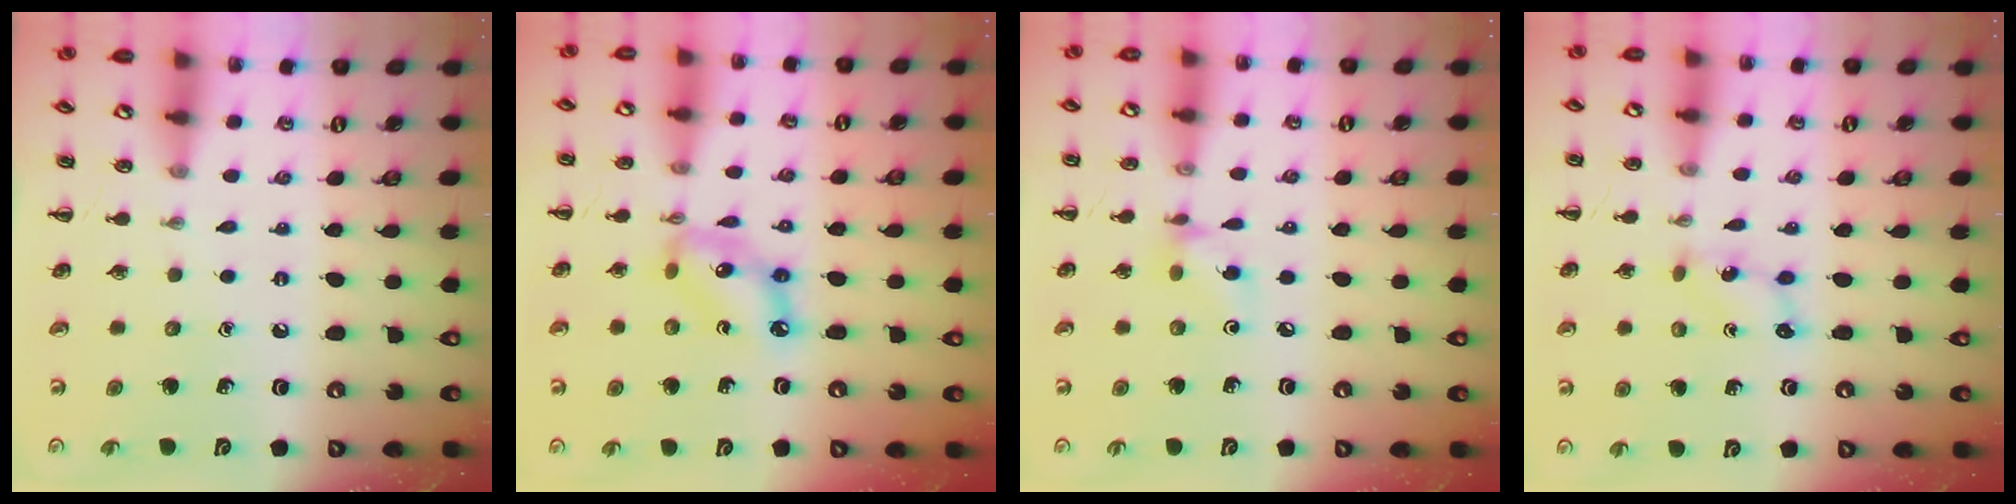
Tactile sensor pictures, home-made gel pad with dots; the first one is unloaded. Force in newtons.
{"total": 9.2, "press": 9.0, "slide": 2.1}
{"total": 5.1, "press": 4.9, "slide": 1.2}
{"total": 2.5, "press": 2.4, "slide": 0.7}